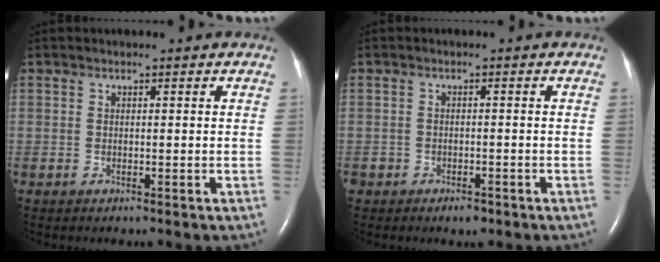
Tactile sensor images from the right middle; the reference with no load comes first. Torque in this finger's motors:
{"motor_torque": [-0.05, 0.07, -0.01, -0.01]}